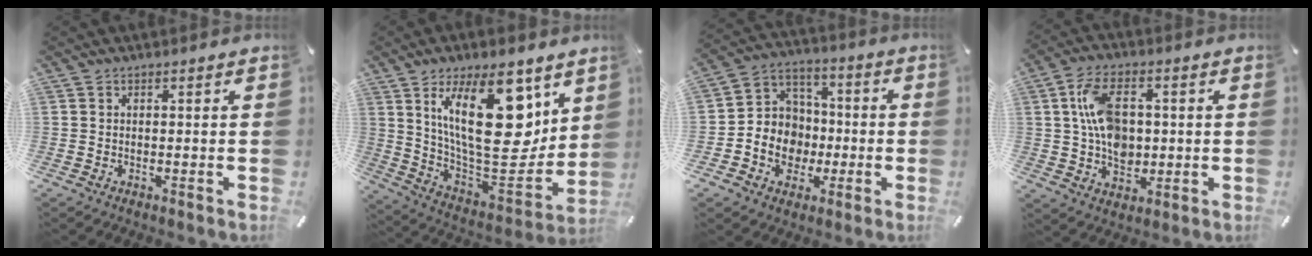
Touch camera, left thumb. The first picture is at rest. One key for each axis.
{"total": 25.7, "fx": 11.0, "fy": 11.8, "fz": 20.0, "tx": -0.324, "ty": -0.070, "tz": 0.185}
{"total": 10.4, "fx": -3.1, "fy": 9.8, "fz": 1.5, "tx": -0.036, "ty": 0.016, "tz": -0.048}
{"total": 10.9, "fx": 1.0, "fy": 7.8, "fz": 7.6, "tx": -0.142, "ty": 0.006, "tz": 0.019}